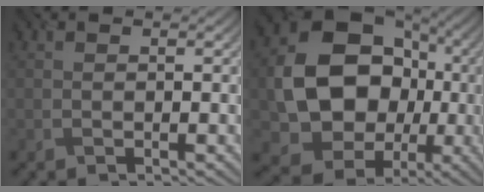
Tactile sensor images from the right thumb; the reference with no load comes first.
{"total": 15.4, "force": [-0.5, 12.7, 8.7], "torque": [-0.174, -0.031, -0.003]}